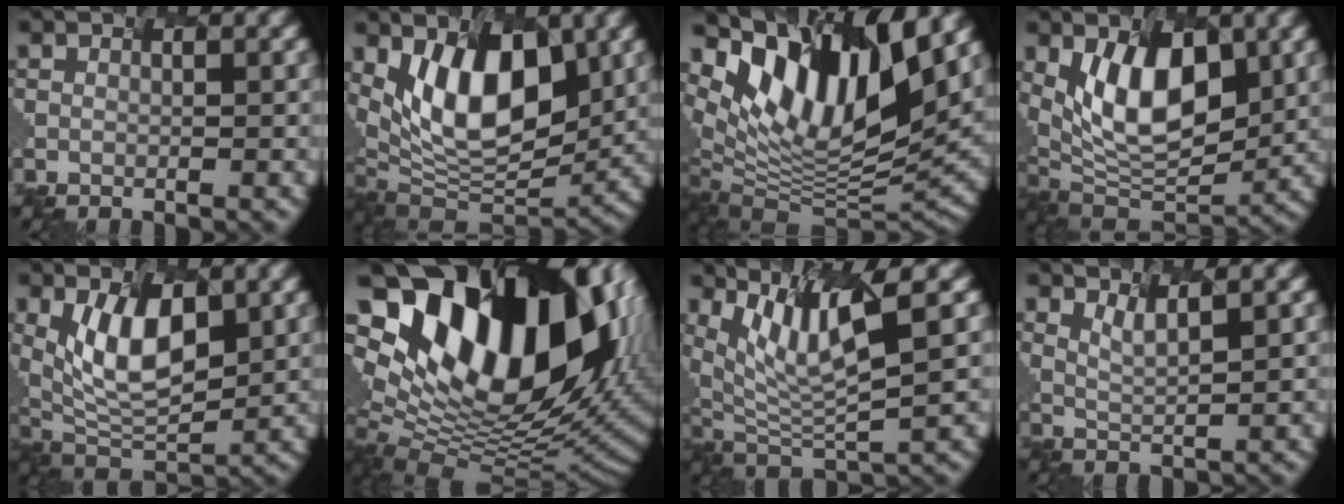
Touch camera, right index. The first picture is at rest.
{"total": 9.8, "force": [1.8, 5.2, 8.1], "torque": [-0.137, -0.013, 0.037]}
{"total": 12.4, "force": [6.7, 5.2, 9.0], "torque": [-0.179, 0.004, 0.140]}
{"total": 8.7, "force": [1.4, 4.4, 7.4], "torque": [-0.131, -0.008, 0.028]}
{"total": 6.5, "force": [1.0, 3.2, 5.6], "torque": [-0.122, -0.009, 0.032]}
{"total": 18.5, "force": [5.5, 11.3, 13.6], "torque": [-0.248, 0.004, 0.114]}
{"total": 7.5, "force": [3.9, 1.2, 6.3], "torque": [-0.129, 0.005, 0.094]}
{"total": 1.7, "force": [1.1, -0.1, 1.3], "torque": [-0.041, -0.004, 0.040]}